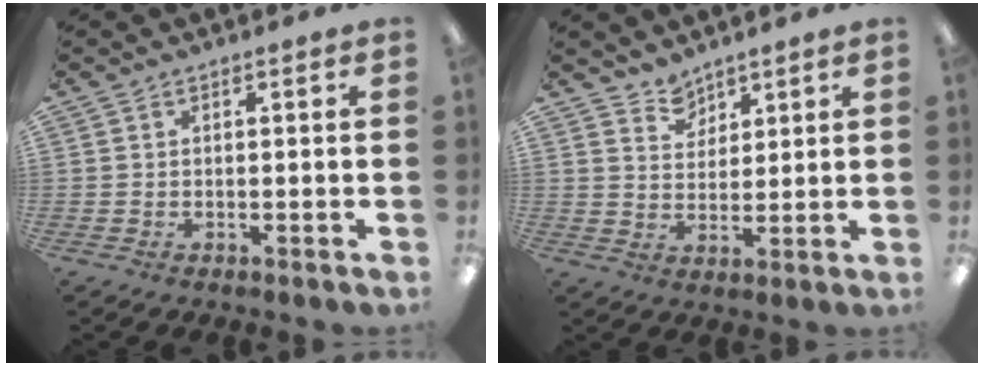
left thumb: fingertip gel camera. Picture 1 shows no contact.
{"total": 5.1, "force": [4.5, 2.5, -0.2], "torque": [0.002, -0.029, 0.084]}